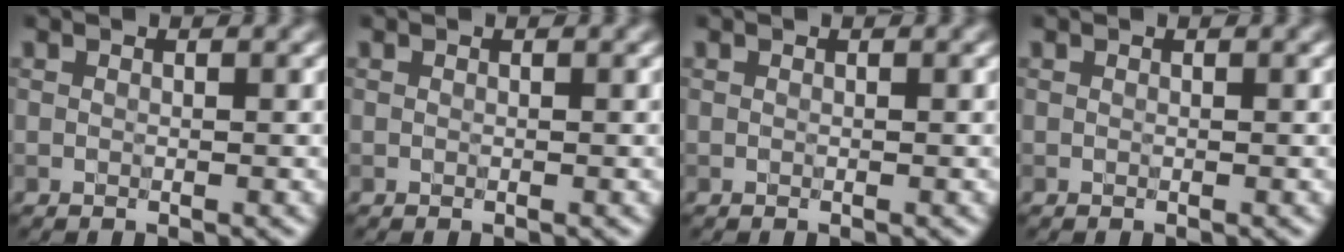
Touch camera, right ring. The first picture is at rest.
{"total": 0.0}
{"total": 0.0}
{"total": 0.0}